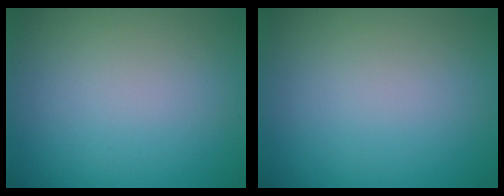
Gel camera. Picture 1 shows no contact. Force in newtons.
{"total": 0.0}